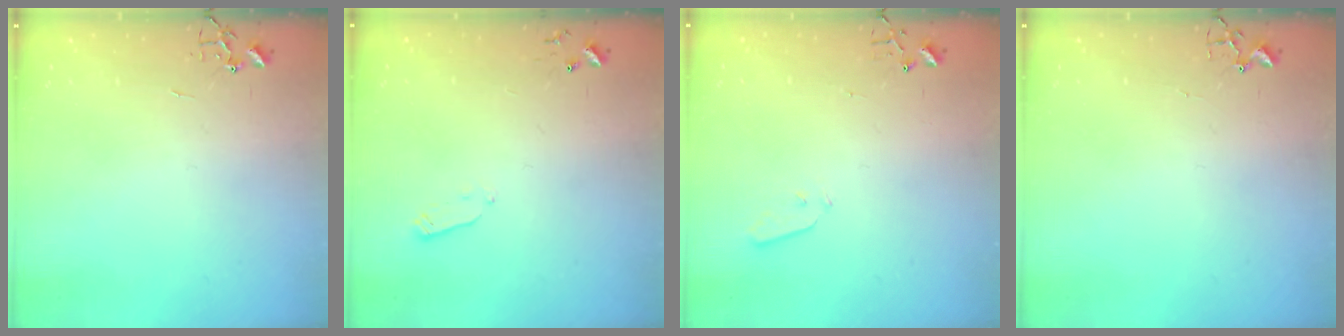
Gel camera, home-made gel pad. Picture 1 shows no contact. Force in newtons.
{"total": 2.4, "press": 2.3, "slide": 0.4}
{"total": 2.9, "press": 2.8, "slide": 0.8}
{"total": 1.7, "press": 1.6, "slide": 0.2}